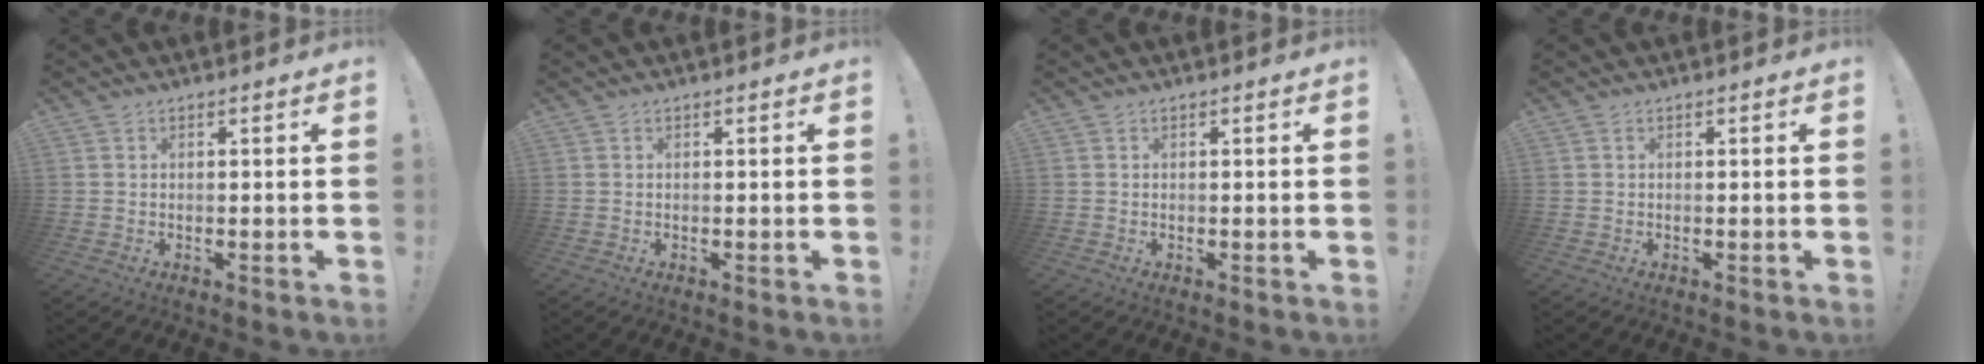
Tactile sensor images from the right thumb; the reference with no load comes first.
{"total": 0.0}
{"total": 0.0}
{"total": 0.0}